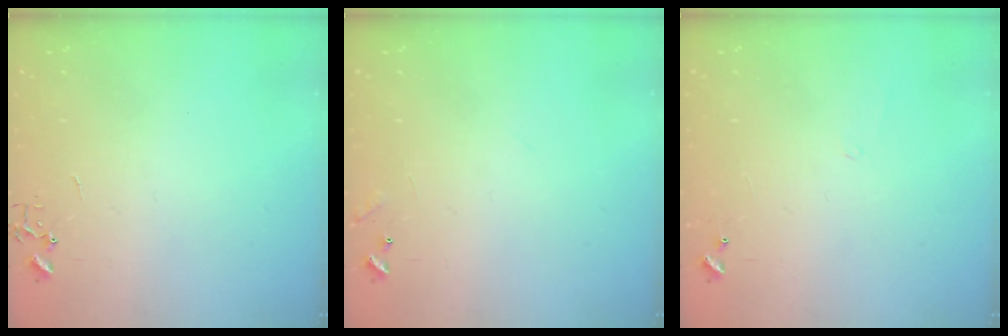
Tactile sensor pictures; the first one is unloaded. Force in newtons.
{"total": 6.9, "press": 6.9, "slide": 0.4}
{"total": 5.6, "press": 5.6, "slide": 0.4}